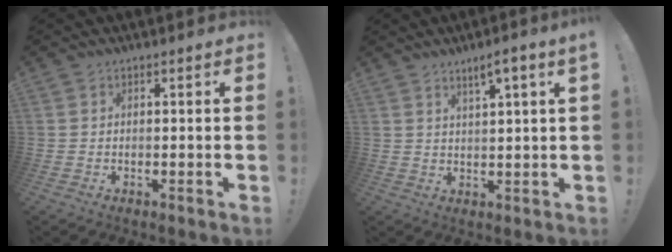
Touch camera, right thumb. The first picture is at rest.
{"total": 4.3, "force": [2.7, -0.4, 3.4], "torque": [-0.049, -0.013, 0.040]}